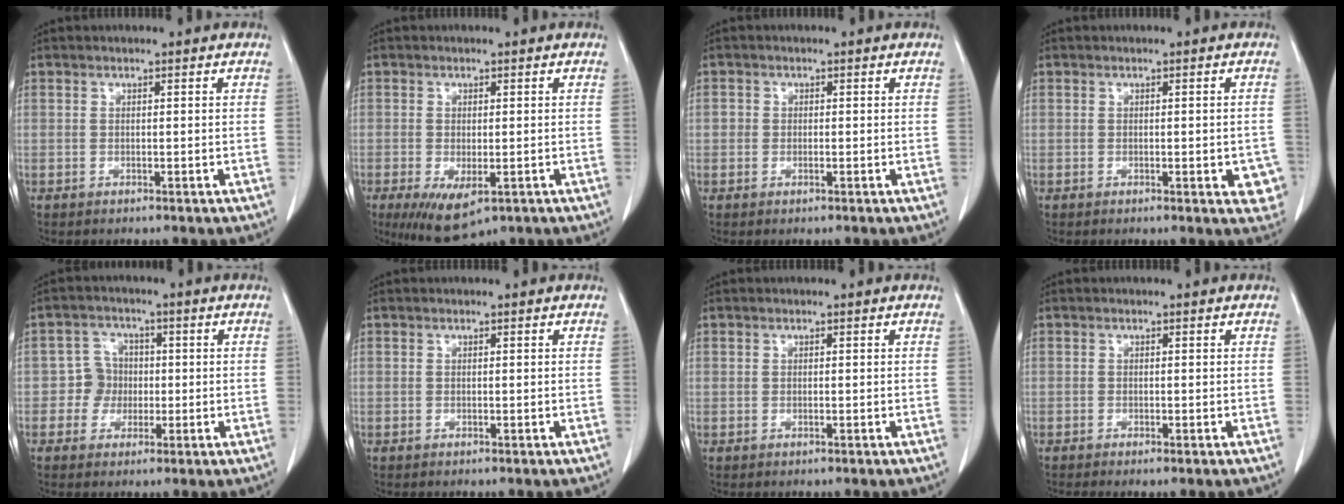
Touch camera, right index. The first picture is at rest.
{"total": 7.6, "force": [-3.7, 3.2, 5.8], "torque": [-0.095, -0.020, -0.050]}
{"total": 1.2, "force": [-0.2, 1.1, 0.6], "torque": [-0.006, 0.002, -0.004]}
{"total": 4.4, "force": [-1.2, 1.6, 3.8], "torque": [-0.022, 0.000, -0.012]}
{"total": 4.3, "force": [-0.5, 4.2, 0.7], "torque": [-0.008, 0.015, -0.007]}
{"total": 0.0}
{"total": 0.0}
{"total": 0.8, "force": [-0.6, 0.0, 0.6], "torque": [-0.012, -0.003, -0.011]}